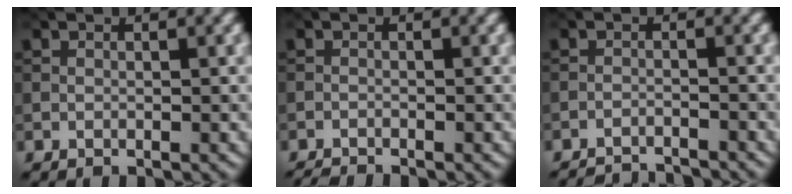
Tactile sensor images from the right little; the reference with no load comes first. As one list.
[{"total": 1.7, "force": [-1.6, 0.0, 0.5], "torque": [-0.010, -0.004, -0.034]}, {"total": 5.6, "force": [-5.5, 0.8, 1.0], "torque": [-0.016, -0.008, -0.082]}]